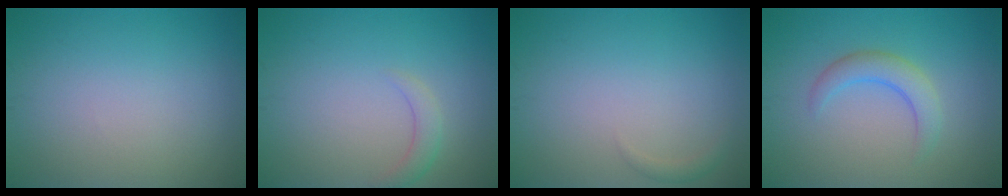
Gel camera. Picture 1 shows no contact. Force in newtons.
{"total": 1.5, "press": 1.5, "slide": 0.2}
{"total": 0.7, "press": 0.7, "slide": 0.1}
{"total": 2.8, "press": 2.8, "slide": 0.2}